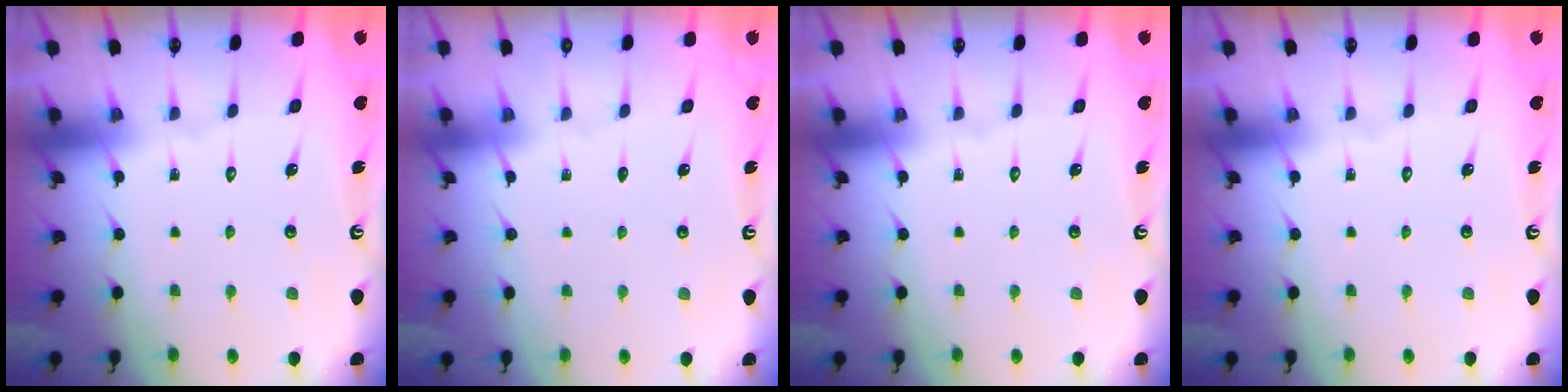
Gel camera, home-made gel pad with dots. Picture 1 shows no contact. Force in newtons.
{"total": 0.7, "press": 0.7, "slide": 0.2}
{"total": 0.0}
{"total": 0.0}